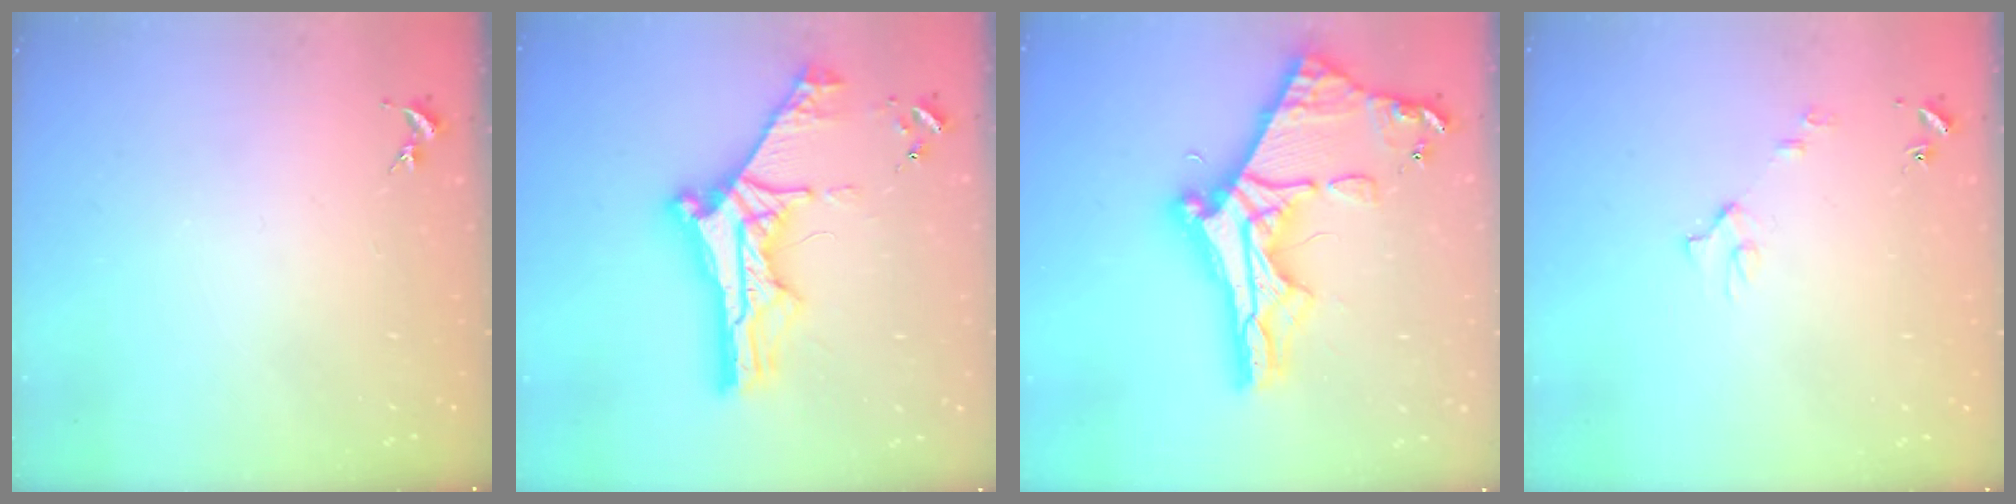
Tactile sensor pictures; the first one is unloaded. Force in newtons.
{"total": 10.9, "press": 10.9, "slide": 1.1}
{"total": 12.1, "press": 12.0, "slide": 1.4}
{"total": 3.1, "press": 3.1, "slide": 0.3}